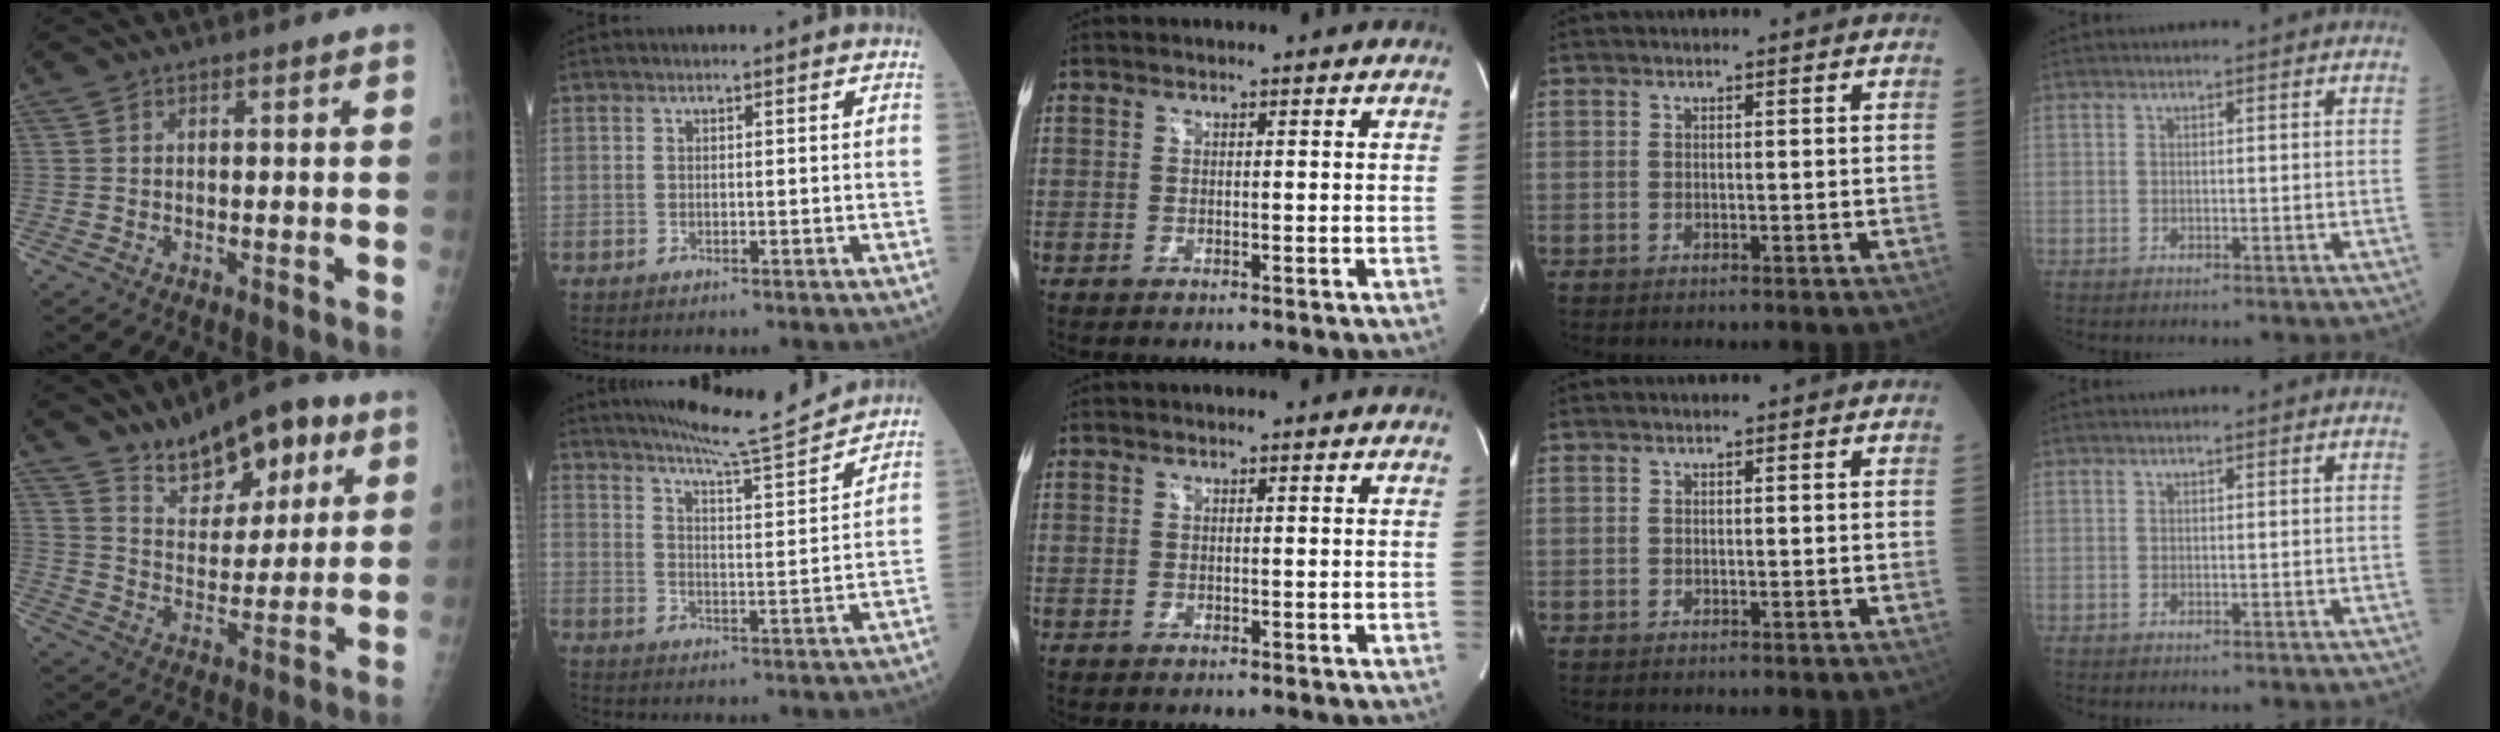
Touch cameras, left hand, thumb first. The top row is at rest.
{"thumb": {"total": 14.2, "force": [8.8, 7.2, 8.5], "torque": [-0.091, -0.039, 0.149]}, "index": {"total": 11.1, "force": [10.6, -1.2, 3.0], "torque": [-0.051, -0.015, 0.158]}}